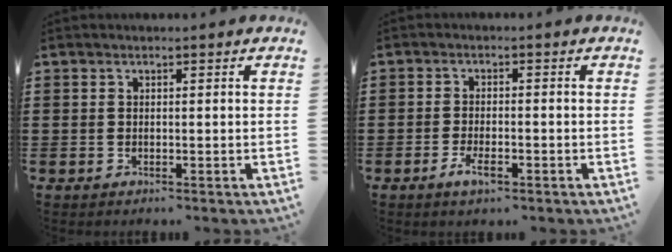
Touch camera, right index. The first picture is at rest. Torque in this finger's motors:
{"motor_torque": [0.08, -0.10, 0.17, 0.01]}